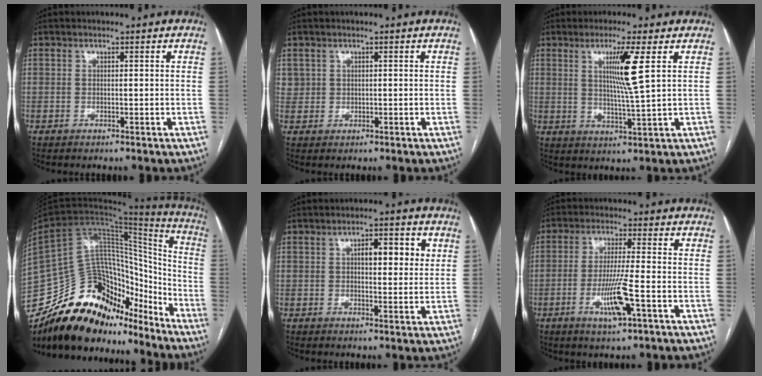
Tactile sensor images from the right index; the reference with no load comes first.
{"total": 1.8, "force": [0.8, 1.6, 0.2], "torque": [0.010, 0.006, 0.011]}
{"total": 6.9, "force": [2.3, -1.3, 6.4], "torque": [-0.116, -0.014, 0.044]}
{"total": 26.0, "force": [-21.1, 10.6, 10.9], "torque": [-0.209, 0.014, -0.343]}
{"total": 5.6, "force": [1.8, 1.9, 5.0], "torque": [-0.075, 0.009, 0.025]}
{"total": 7.8, "force": [-2.9, 0.0, 7.2], "torque": [-0.139, -0.012, -0.053]}